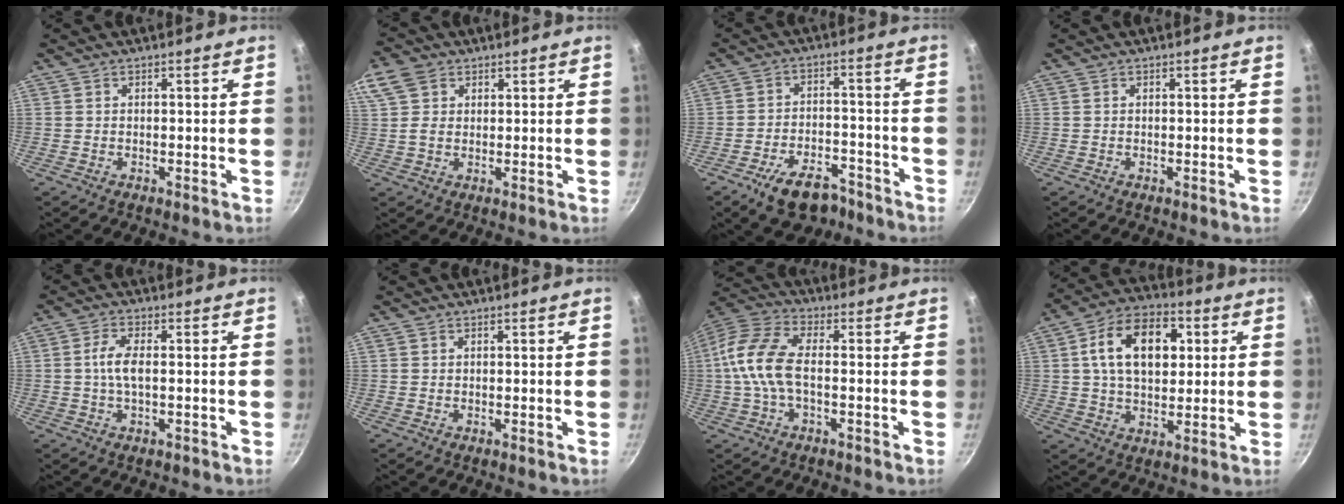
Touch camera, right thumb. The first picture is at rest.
{"total": 8.4, "force": [3.6, 6.1, 4.5], "torque": [-0.085, 0.007, 0.064]}
{"total": 10.7, "force": [-7.2, 5.6, 5.6], "torque": [-0.067, 0.054, -0.112]}
{"total": 0.0}
{"total": 4.9, "force": [-0.1, 2.1, 4.5], "torque": [-0.094, 0.007, -0.007]}
{"total": 0.0}
{"total": 11.8, "force": [-0.7, 6.0, 10.1], "torque": [-0.214, 0.029, -0.033]}
{"total": 15.5, "force": [3.5, 9.9, 11.4], "torque": [-0.158, 0.011, 0.048]}